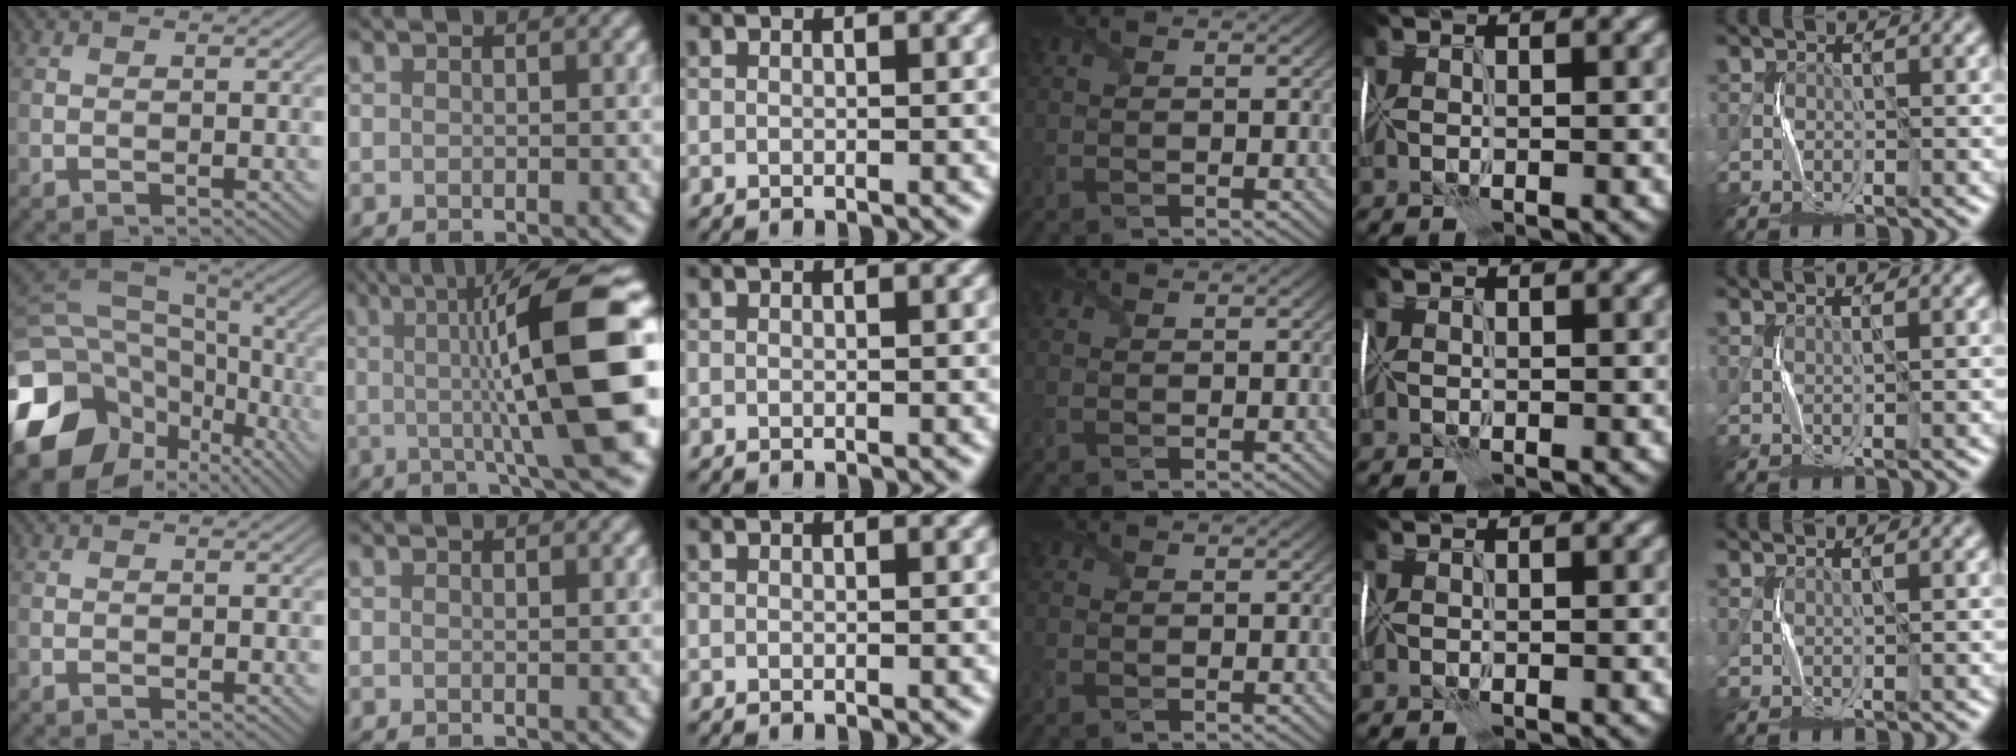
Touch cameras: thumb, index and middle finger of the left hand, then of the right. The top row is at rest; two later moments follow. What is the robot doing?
{"motion": "fold", "object": "tissue"}